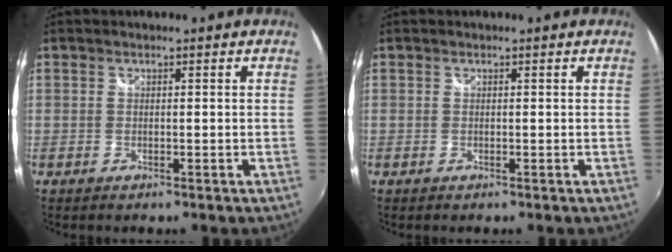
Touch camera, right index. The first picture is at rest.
{"total": 0.0}